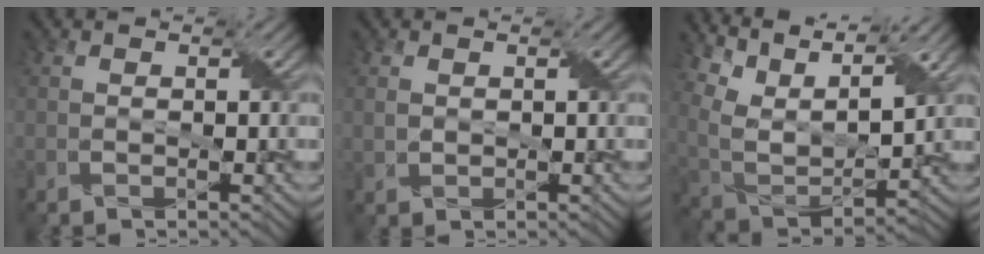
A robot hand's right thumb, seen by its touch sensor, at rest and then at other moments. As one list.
[{"total": 1.3, "force": [0.5, 1.0, 0.6], "torque": [-0.022, 0.000, 0.013]}, {"total": 13.3, "force": [9.9, 4.1, 7.9], "torque": [-0.214, 0.000, 0.162]}]